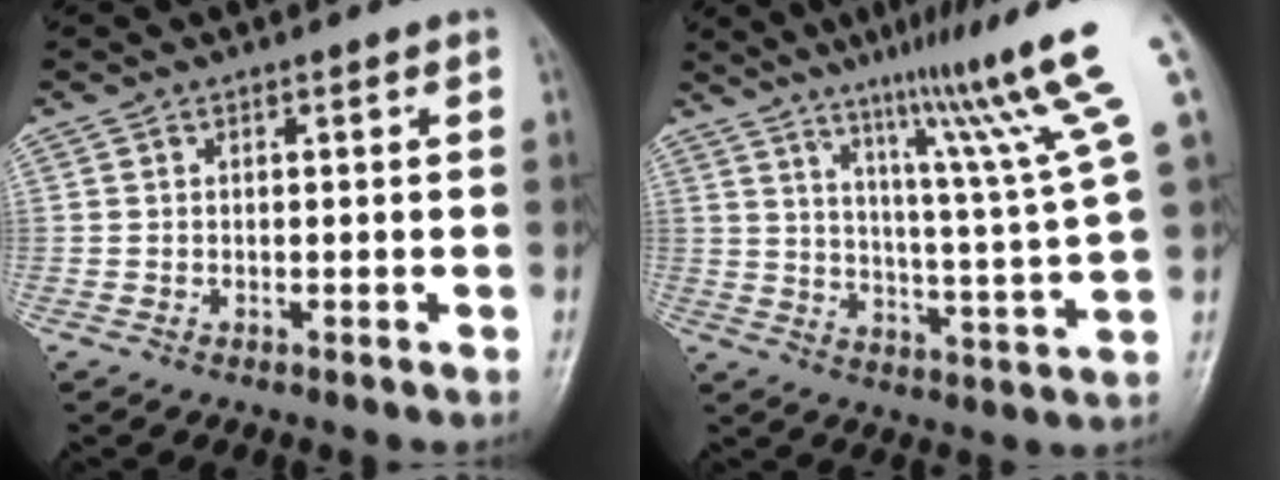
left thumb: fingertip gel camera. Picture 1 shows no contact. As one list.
[{"total": 17.6, "force": [10.5, -0.9, 14.0], "torque": [-0.197, -0.057, 0.150]}]